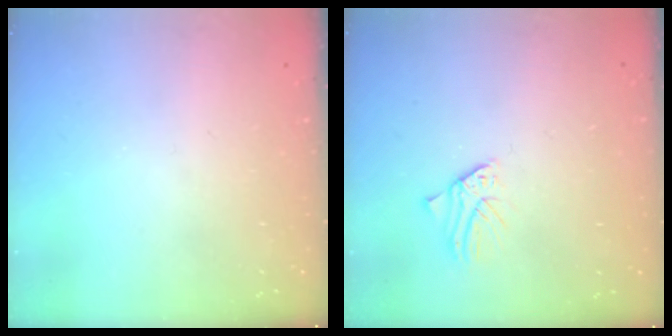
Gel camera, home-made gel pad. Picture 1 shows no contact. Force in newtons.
{"total": 1.2, "press": 1.2, "slide": 0.1}